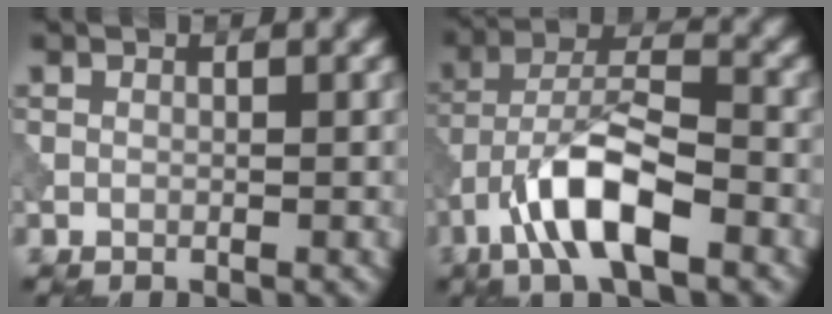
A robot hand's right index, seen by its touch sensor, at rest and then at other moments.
{"total": 8.5, "force": [-4.3, 2.8, 6.8], "torque": [-0.119, 0.013, -0.083]}